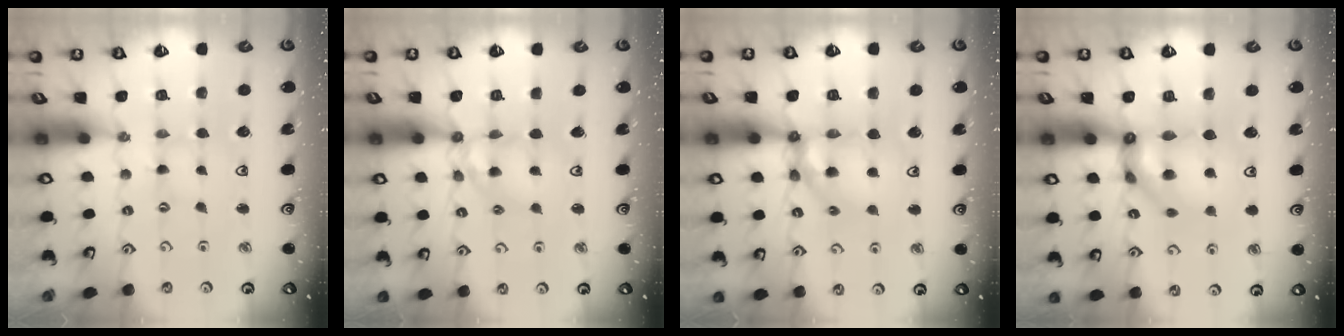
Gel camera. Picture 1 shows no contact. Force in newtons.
{"total": 10.9, "press": 10.8, "slide": 1.3}
{"total": 12.6, "press": 12.5, "slide": 1.5}
{"total": 12.0, "press": 12.0, "slide": 1.3}